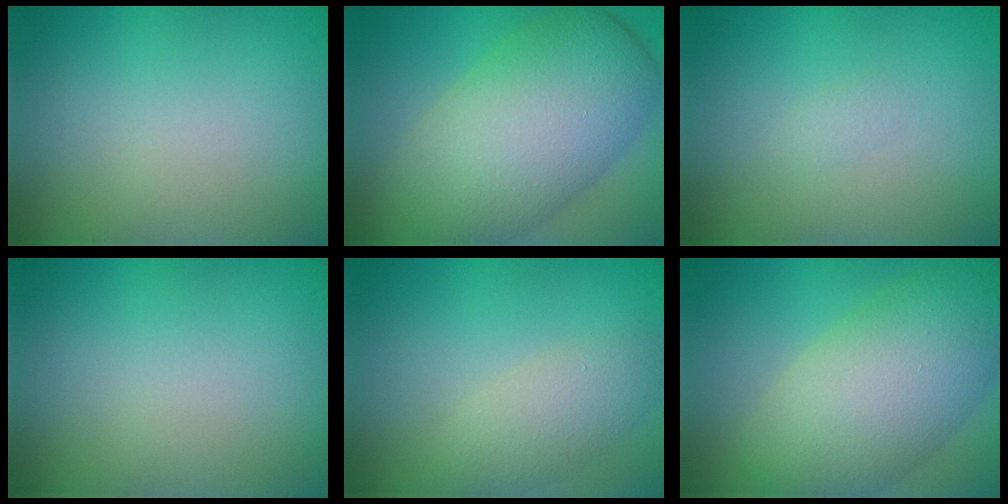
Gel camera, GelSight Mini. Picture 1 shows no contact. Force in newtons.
{"total": 11.2, "press": 11.2, "slide": 0.8}
{"total": 0.7, "press": 0.7, "slide": 0.1}
{"total": 0.0}
{"total": 2.8, "press": 2.8, "slide": 0.1}
{"total": 9.2, "press": 9.2, "slide": 0.5}